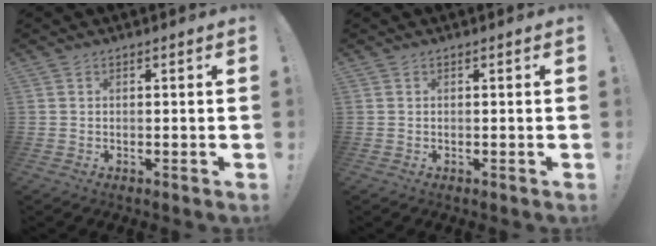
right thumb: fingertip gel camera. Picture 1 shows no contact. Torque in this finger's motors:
{"motor_torque": [0.00, 0.00, 0.00, 0.00, 0.00]}